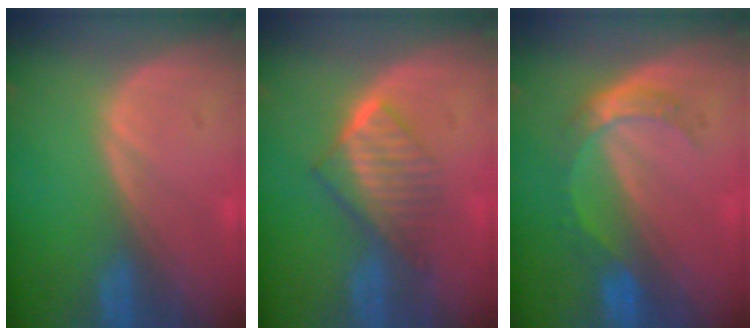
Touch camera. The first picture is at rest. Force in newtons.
{"total": 6.5, "press": 5.7, "slide": 3.0}
{"total": 5.4, "press": 4.9, "slide": 2.2}